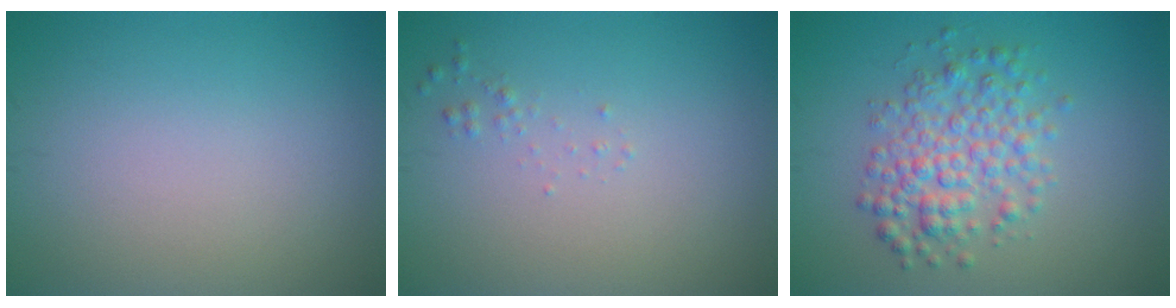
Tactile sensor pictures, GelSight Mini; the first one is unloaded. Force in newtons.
{"total": 0.6, "press": 0.6, "slide": 0.0}
{"total": 4.5, "press": 4.5, "slide": 0.1}